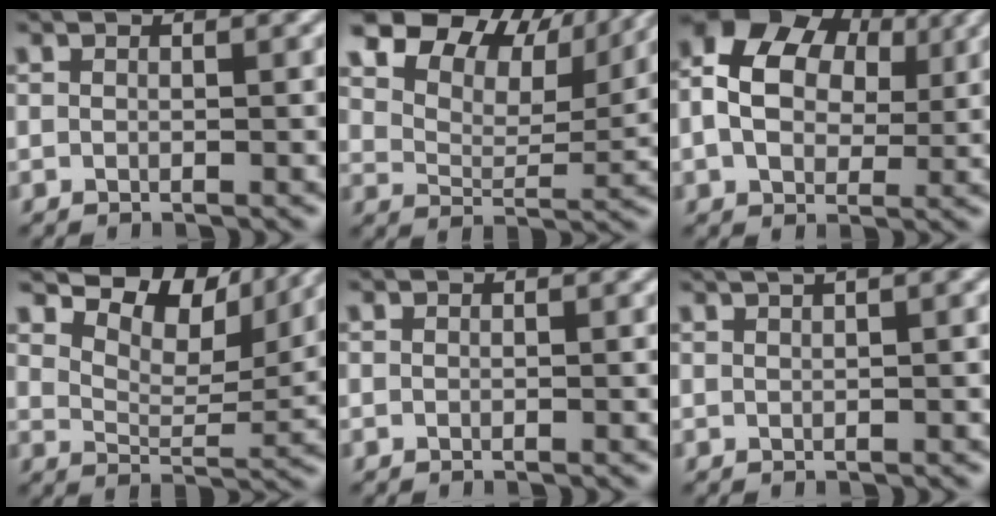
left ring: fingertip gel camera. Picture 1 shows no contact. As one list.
[{"total": 11.9, "force": [9.1, 5.2, 5.8], "torque": [-0.114, 0.013, 0.132]}, {"total": 8.7, "force": [1.9, 6.2, 5.7], "torque": [-0.106, 0.017, 0.018]}, {"total": 8.2, "force": [6.6, 2.9, 3.9], "torque": [-0.066, 0.001, 0.093]}, {"total": 0.0}, {"total": 3.4, "force": [2.1, 1.0, 2.5], "torque": [-0.028, 0.008, 0.026]}]